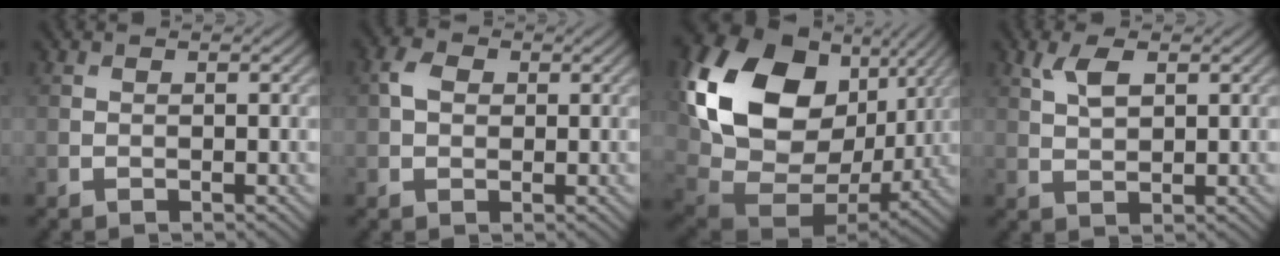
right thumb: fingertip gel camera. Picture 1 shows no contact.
{"total": 2.7, "force": [0.5, 2.0, 1.7], "torque": [-0.040, 0.005, 0.003]}
{"total": 20.1, "force": [5.6, 14.5, 12.8], "torque": [-0.308, -0.008, 0.121]}
{"total": 3.5, "force": [1.6, 1.6, 2.7], "torque": [-0.063, 0.003, 0.034]}